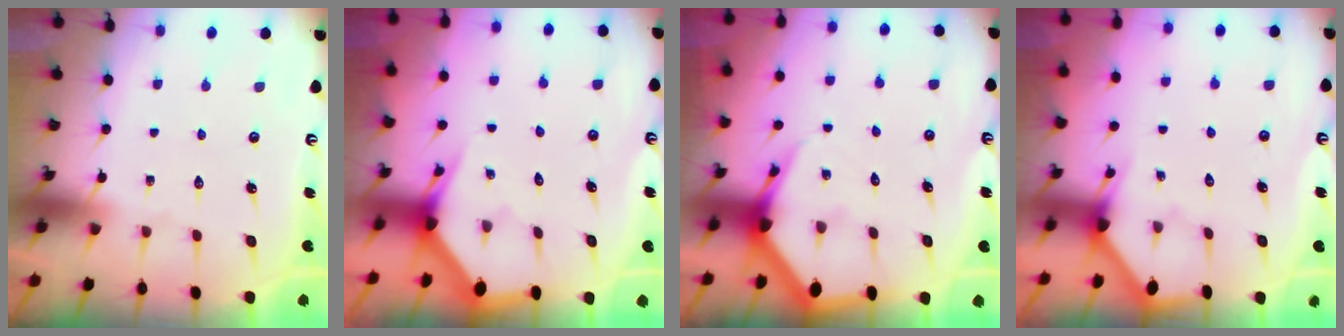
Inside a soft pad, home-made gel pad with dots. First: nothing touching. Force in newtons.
{"total": 2.9, "press": 2.9, "slide": 0.0}
{"total": 4.6, "press": 4.6, "slide": 0.5}
{"total": 2.6, "press": 2.6, "slide": 0.3}